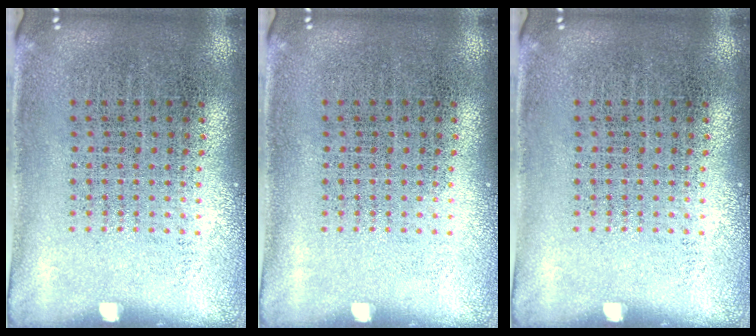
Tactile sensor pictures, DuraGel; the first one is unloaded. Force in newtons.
{"total": 0.0}
{"total": 0.0}